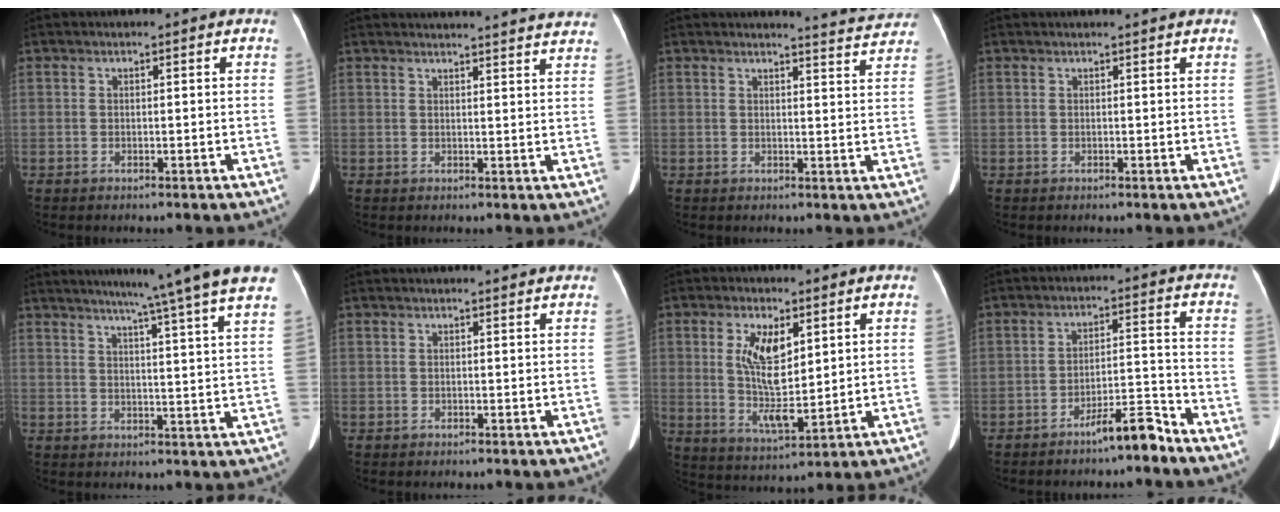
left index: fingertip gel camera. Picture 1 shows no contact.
{"total": 17.9, "force": [17.3, 1.0, 4.4], "torque": [-0.050, -0.020, 0.193]}
{"total": 5.9, "force": [5.9, 0.0, 0.1], "torque": [-0.009, -0.019, 0.053]}
{"total": 2.0, "force": [1.9, -0.4, 0.6], "torque": [-0.008, 0.008, 0.024]}
{"total": 15.1, "force": [12.6, -2.1, 8.0], "torque": [-0.115, -0.027, 0.143]}
{"total": 2.3, "force": [2.3, 0.4, 0.4], "torque": [-0.009, 0.021, 0.027]}
{"total": 8.7, "force": [2.3, 3.1, 7.8], "torque": [-0.152, -0.003, 0.049]}
{"total": 5.7, "force": [-4.8, 0.2, 3.0], "torque": [-0.046, -0.002, -0.085]}